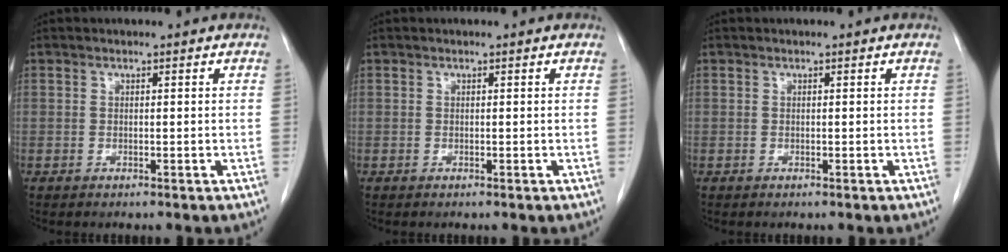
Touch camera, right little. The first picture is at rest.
{"total": 0.0}
{"total": 0.0}